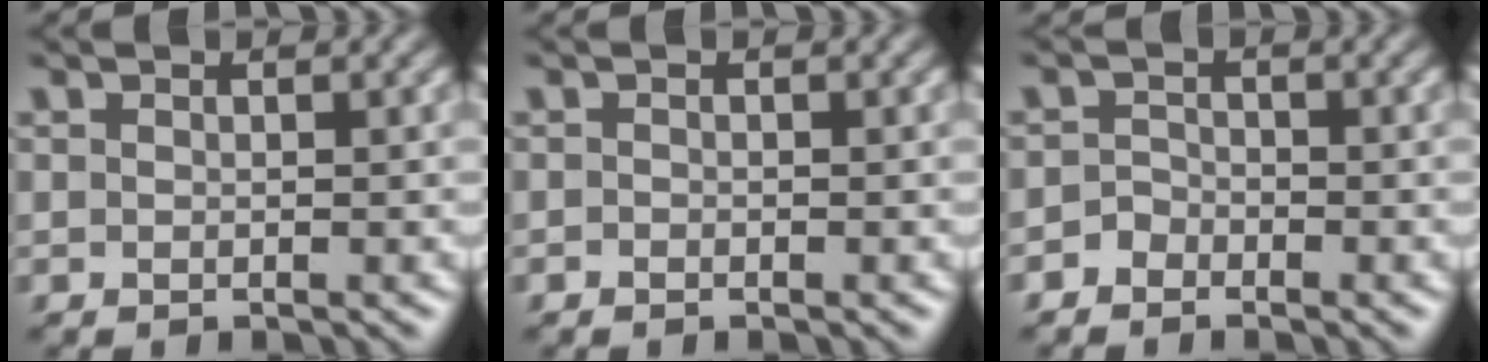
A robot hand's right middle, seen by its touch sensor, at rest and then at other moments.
{"total": 0.0}
{"total": 1.3, "force": [-1.0, 0.8, 0.1], "torque": [-0.001, 0.009, -0.021]}